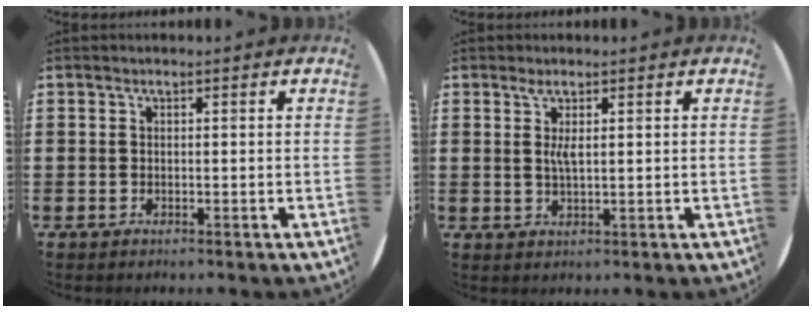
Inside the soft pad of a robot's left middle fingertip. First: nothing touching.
{"total": 2.0, "force": [0.9, 0.4, 1.8], "torque": [-0.037, 0.003, 0.014]}